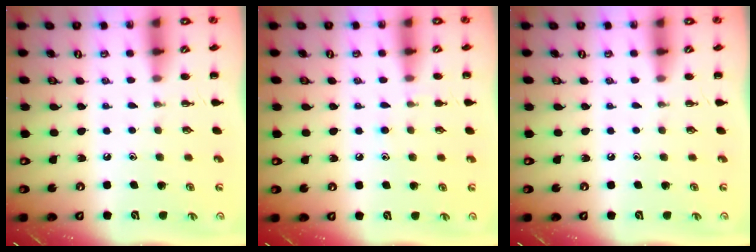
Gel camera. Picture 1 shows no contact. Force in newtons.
{"total": 6.0, "press": 5.6, "slide": 2.2}
{"total": 0.0}